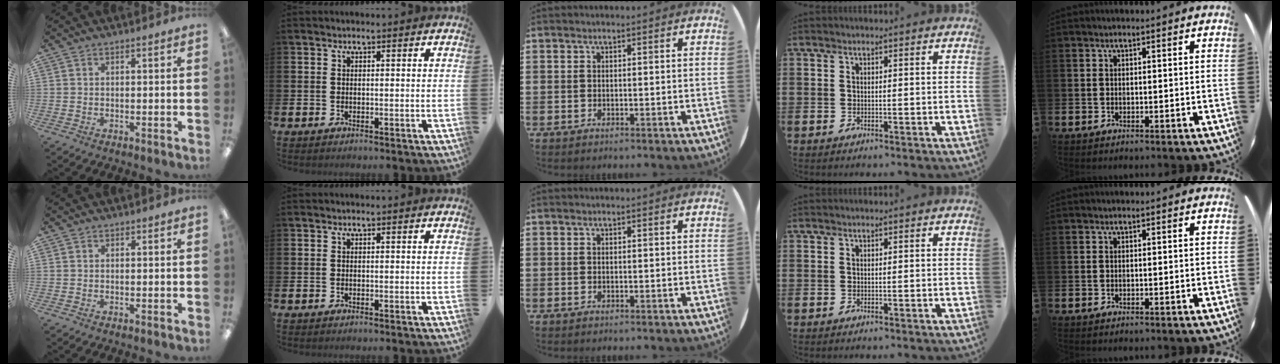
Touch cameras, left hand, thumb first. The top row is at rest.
{}